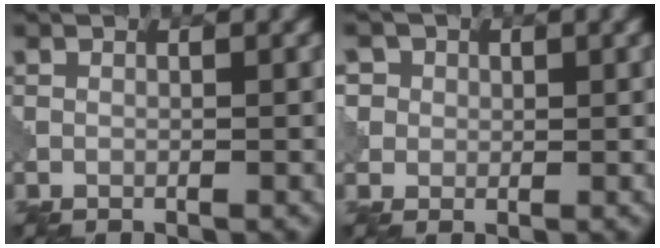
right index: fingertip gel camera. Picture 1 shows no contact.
{"total": 1.9, "force": [0.6, 1.7, -0.6], "torque": [0.003, 0.000, 0.007]}